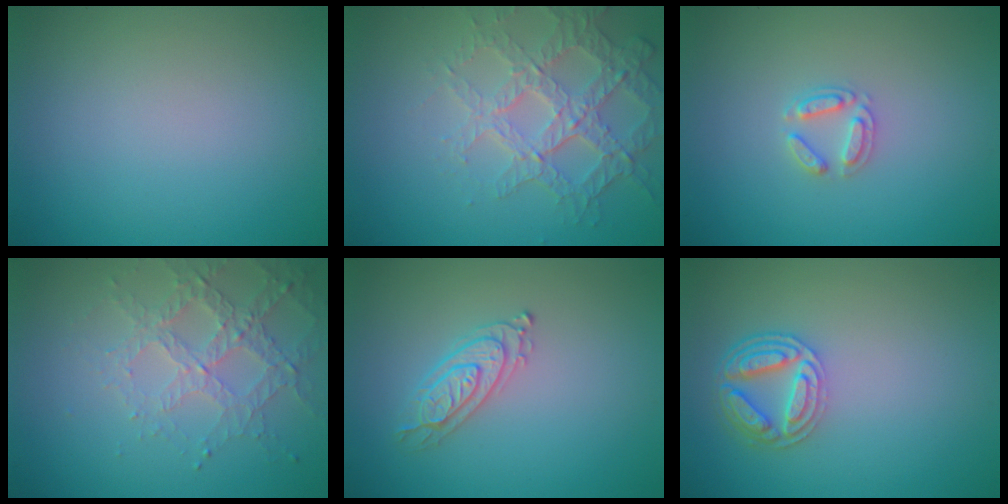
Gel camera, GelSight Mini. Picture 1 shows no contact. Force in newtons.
{"total": 4.0, "press": 3.9, "slide": 1.0}
{"total": 1.9, "press": 1.9, "slide": 0.3}
{"total": 3.1, "press": 3.0, "slide": 0.8}
{"total": 2.4, "press": 2.4, "slide": 0.3}
{"total": 4.3, "press": 3.5, "slide": 2.5}